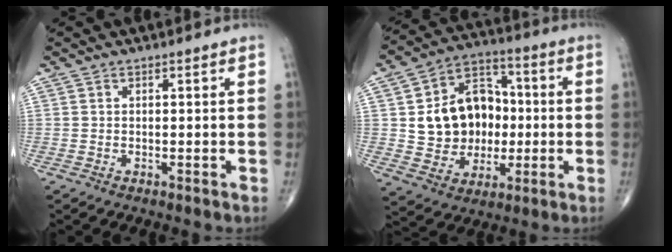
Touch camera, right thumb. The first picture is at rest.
{"total": 15.9, "force": [0.4, 12.8, 9.4], "torque": [-0.104, 0.025, 0.015]}